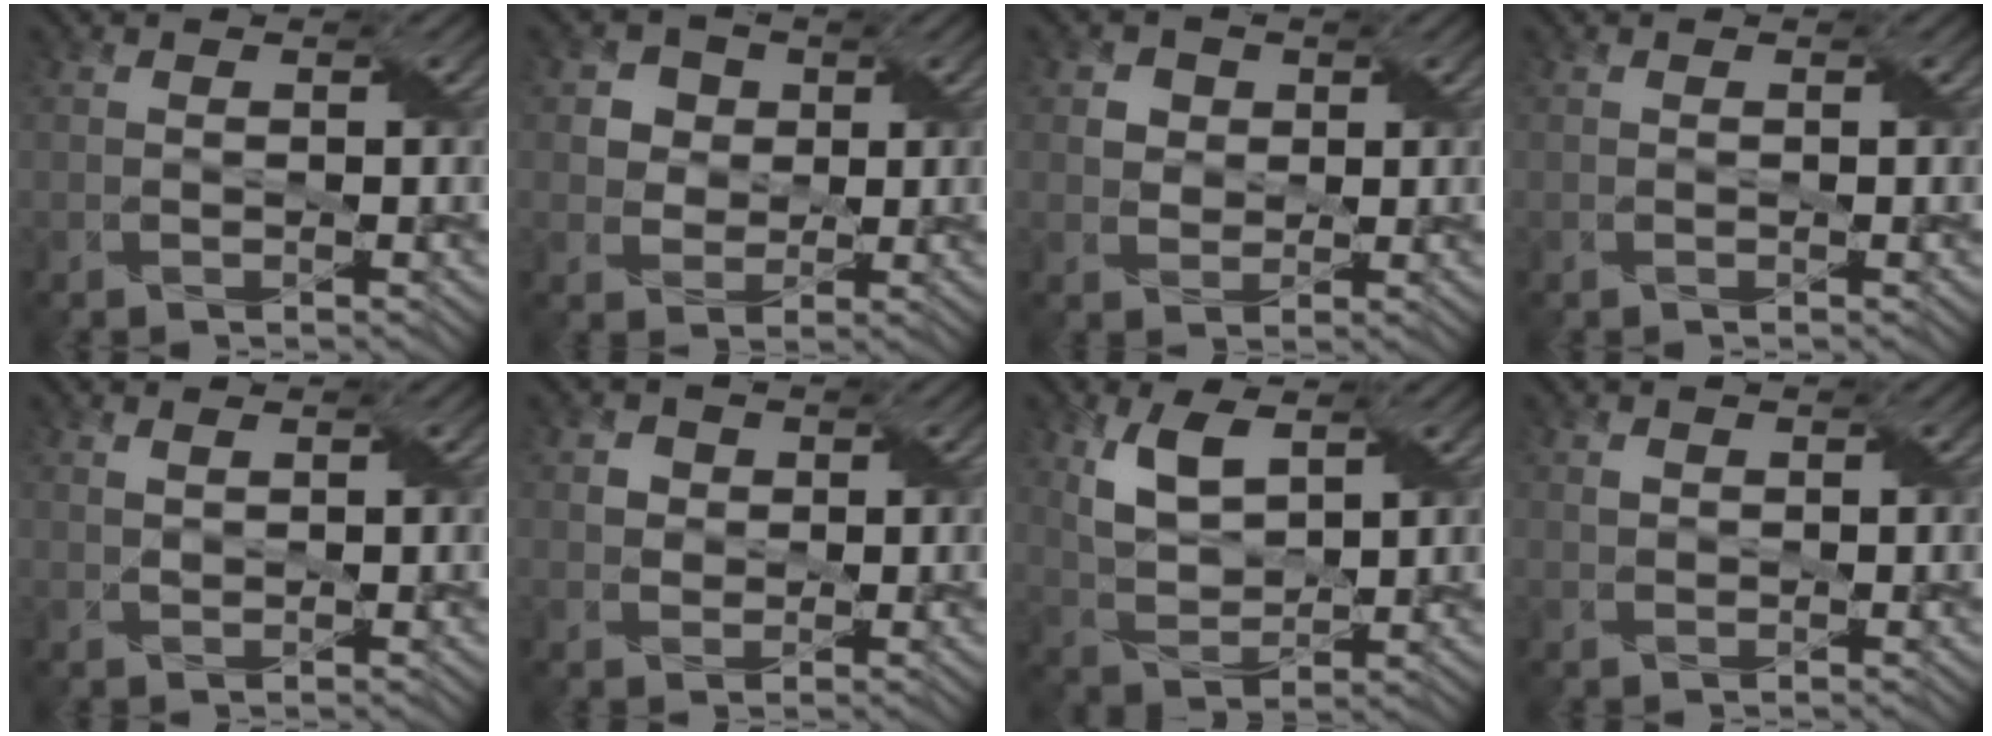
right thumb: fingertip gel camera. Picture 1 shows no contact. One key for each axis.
{"total": 4.3, "fx": 1.4, "fy": 3.8, "fz": 1.4, "tx": -0.049, "ty": -0.002, "tz": 0.024}
{"total": 3.4, "fx": 1.4, "fy": 2.9, "fz": 1.2, "tx": -0.040, "ty": -0.004, "tz": 0.027}
{"total": 0.0}
{"total": 0.9, "fx": 0.7, "fy": 0.2, "fz": 0.5, "tx": -0.018, "ty": 0.002, "tz": 0.015}
{"total": 2.5, "fx": 0.8, "fy": 2.2, "fz": 0.8, "tx": -0.026, "ty": -0.003, "tz": 0.015}
{"total": 6.3, "fx": 3.1, "fy": 3.1, "fz": 4.5, "tx": -0.107, "ty": -0.003, "tz": 0.063}
{"total": 0.8, "fx": 0.4, "fy": 0.6, "fz": 0.2, "tx": -0.010, "ty": -0.001, "tz": 0.008}